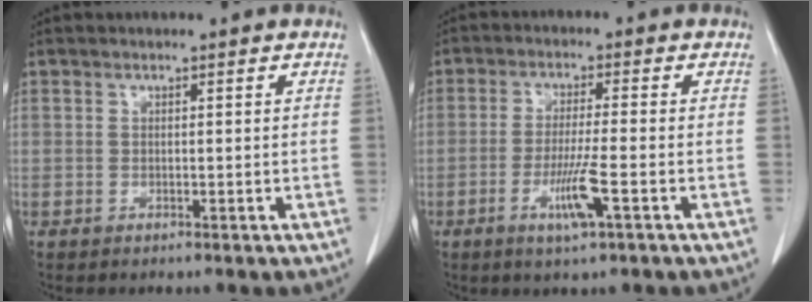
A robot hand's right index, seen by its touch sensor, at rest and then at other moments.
{"total": 6.1, "force": [-2.6, -0.2, 5.6], "torque": [-0.106, -0.013, -0.047]}